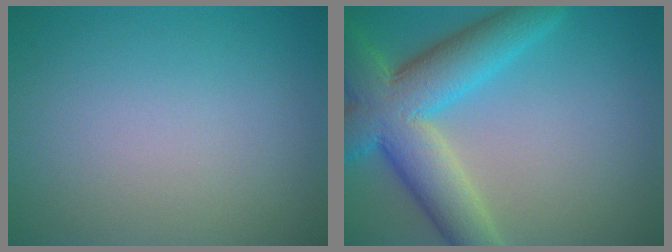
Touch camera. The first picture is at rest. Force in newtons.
{"total": 9.4, "press": 9.4, "slide": 0.6}